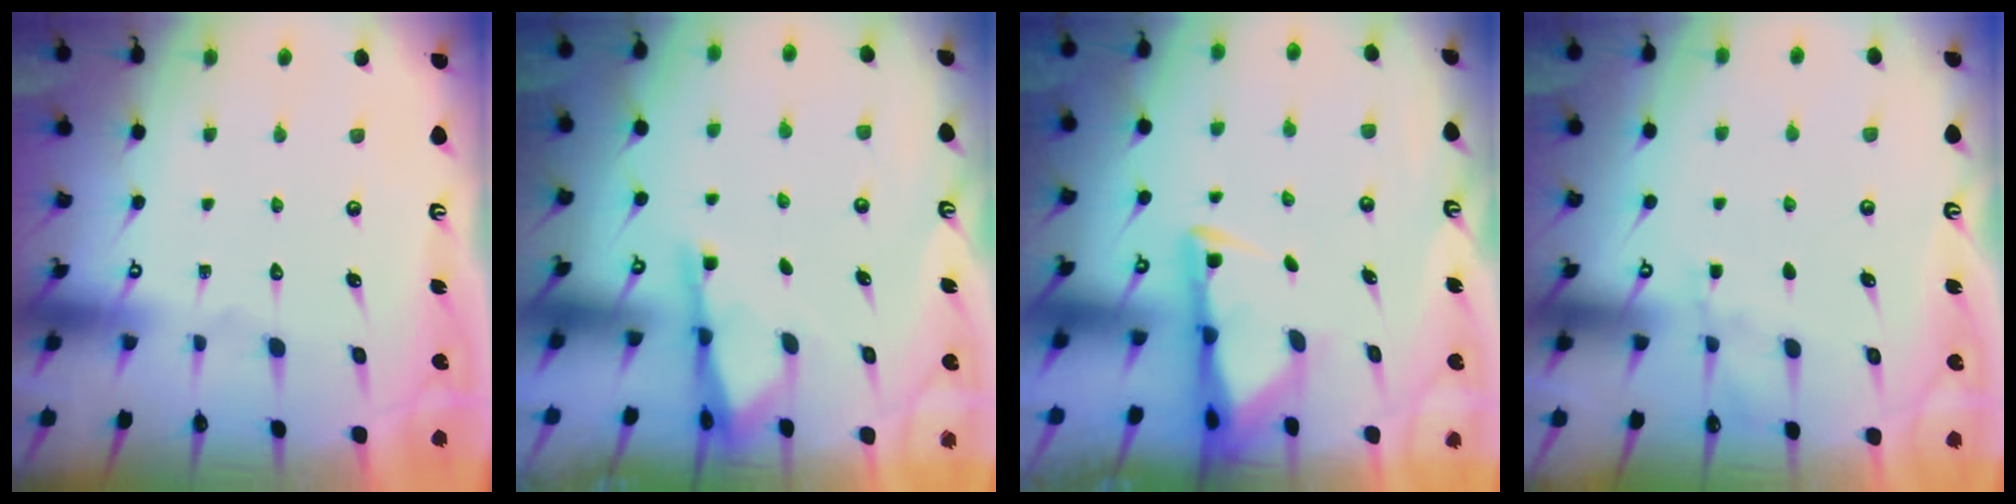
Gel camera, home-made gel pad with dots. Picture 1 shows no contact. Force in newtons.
{"total": 2.4, "press": 2.3, "slide": 0.3}
{"total": 2.9, "press": 2.8, "slide": 0.7}
{"total": 3.9, "press": 3.8, "slide": 0.7}